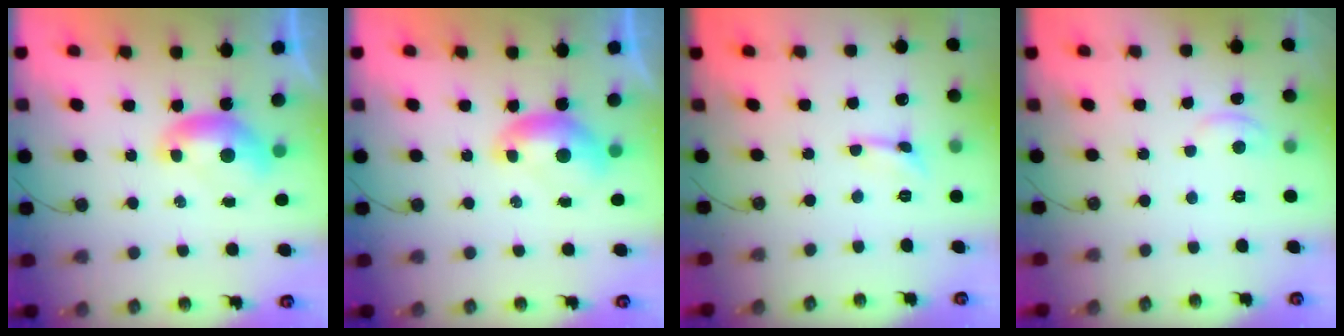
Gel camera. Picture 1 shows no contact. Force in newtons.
{"total": 0.0}
{"total": 0.0}
{"total": 2.6, "press": 2.6, "slide": 0.3}